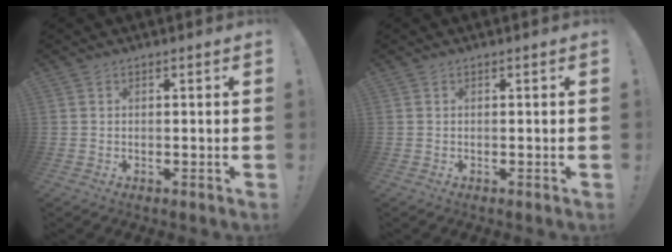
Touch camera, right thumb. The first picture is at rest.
{"total": 0.0}